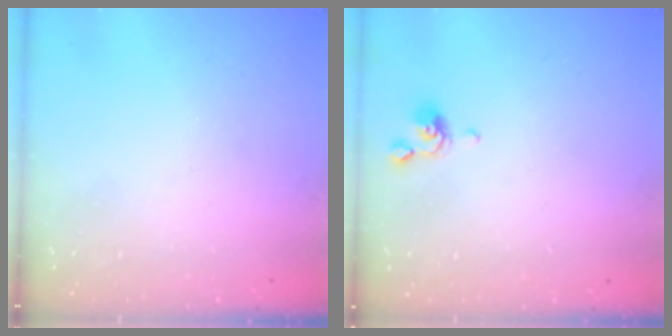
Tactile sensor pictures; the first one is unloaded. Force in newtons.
{"total": 2.3, "press": 2.3, "slide": 0.6}